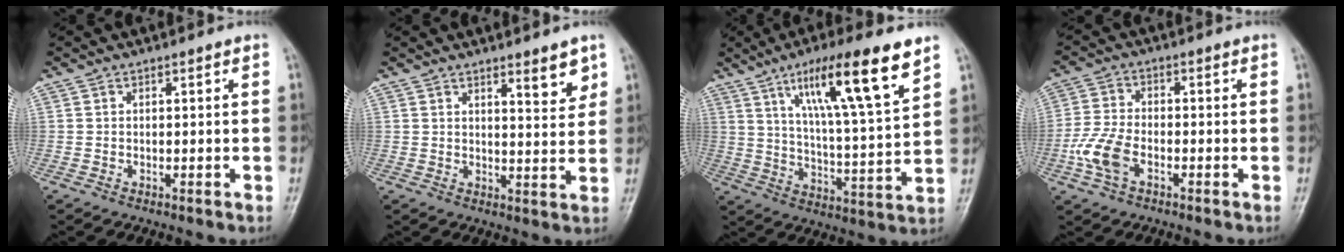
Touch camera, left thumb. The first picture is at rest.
{"total": 5.3, "force": [3.5, 1.2, 3.8], "torque": [-0.042, -0.028, 0.049]}
{"total": 18.0, "force": [10.1, 2.5, 14.7], "torque": [-0.233, -0.038, 0.172]}
{"total": 7.1, "force": [-3.0, 4.1, 5.0], "torque": [-0.112, 0.013, -0.063]}